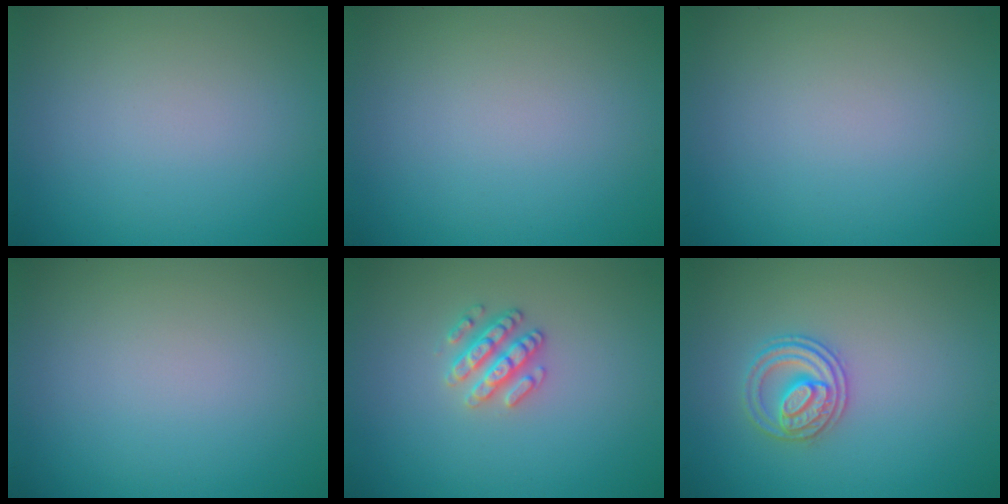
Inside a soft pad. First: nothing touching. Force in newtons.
{"total": 0.0}
{"total": 0.0}
{"total": 0.0}
{"total": 2.5, "press": 2.4, "slide": 0.6}
{"total": 2.6, "press": 2.5, "slide": 0.7}